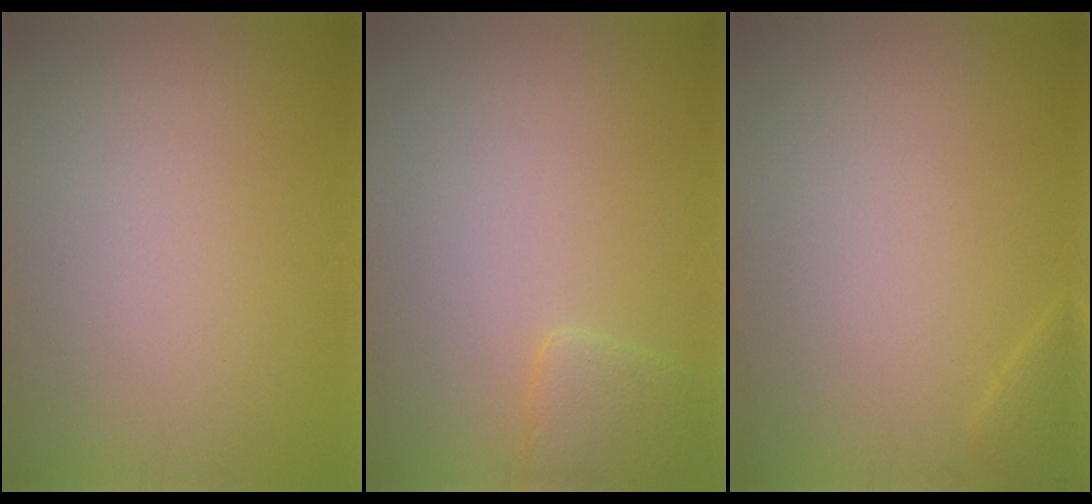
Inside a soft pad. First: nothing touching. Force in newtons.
{"total": 1.7, "press": 1.7, "slide": 0.1}
{"total": 0.9, "press": 0.9, "slide": 0.1}